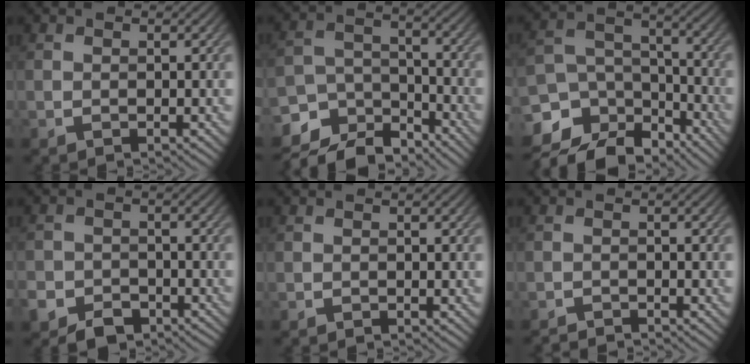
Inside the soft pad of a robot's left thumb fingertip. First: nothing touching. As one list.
[{"total": 11.5, "force": [-9.9, 5.0, 3.0], "torque": [-0.068, -0.010, -0.153]}, {"total": 14.4, "force": [-11.2, 7.9, 4.4], "torque": [-0.138, -0.031, -0.154]}, {"total": 5.9, "force": [-4.1, 3.7, 2.0], "torque": [-0.035, -0.011, -0.072]}, {"total": 0.0}, {"total": 1.7, "force": [-1.7, 0.1, 0.2], "torque": [-0.005, -0.003, -0.033]}]